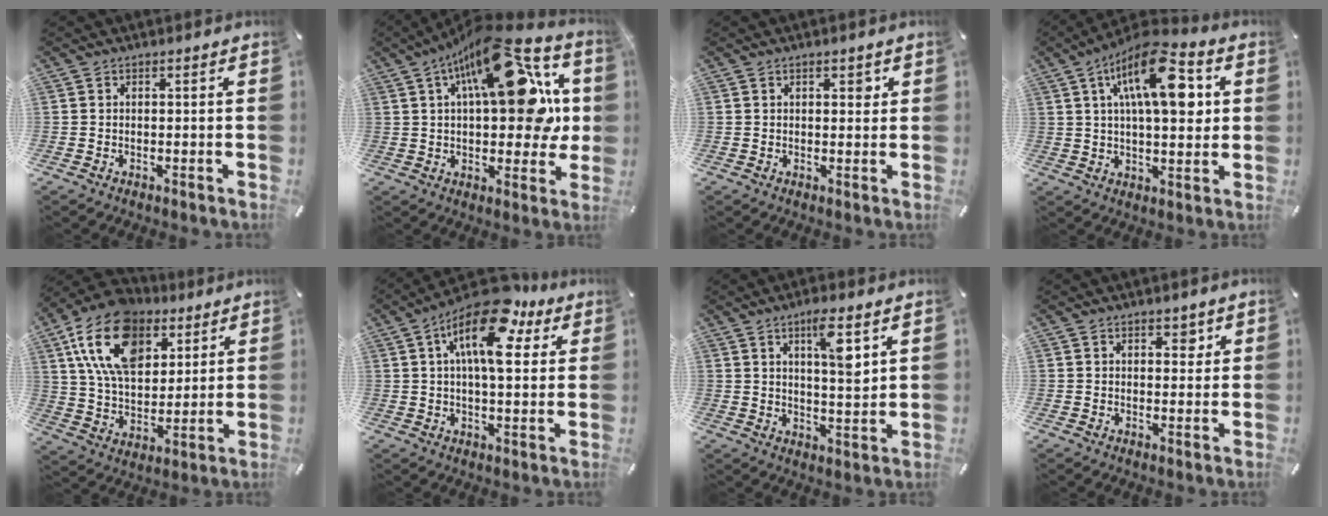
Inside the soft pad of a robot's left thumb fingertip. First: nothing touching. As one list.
[{"total": 22.3, "force": [8.0, 10.4, 18.0], "torque": [-0.267, -0.040, 0.129]}, {"total": 2.1, "force": [0.9, 1.2, 1.5], "torque": [-0.016, -0.002, 0.011]}, {"total": 17.7, "force": [6.1, 7.9, 14.7], "torque": [-0.227, -0.009, 0.094]}, {"total": 18.1, "force": [8.9, 11.3, 11.0], "torque": [-0.221, -0.020, 0.160]}, {"total": 17.0, "force": [7.7, 7.7, 13.1], "torque": [-0.213, -0.028, 0.125]}, {"total": 8.5, "force": [4.5, 1.9, 6.9], "torque": [-0.105, -0.024, 0.068]}, {"total": 2.8, "force": [1.5, 1.8, 1.6], "torque": [-0.010, -0.006, 0.019]}]